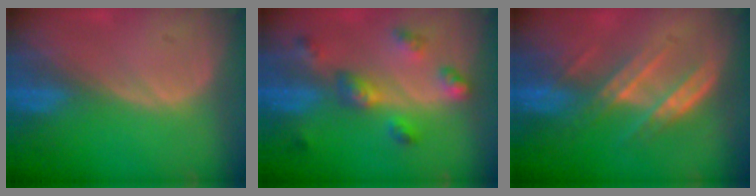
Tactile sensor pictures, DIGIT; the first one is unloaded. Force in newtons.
{"total": 6.4, "press": 5.7, "slide": 2.8}
{"total": 7.1, "press": 6.5, "slide": 3.0}